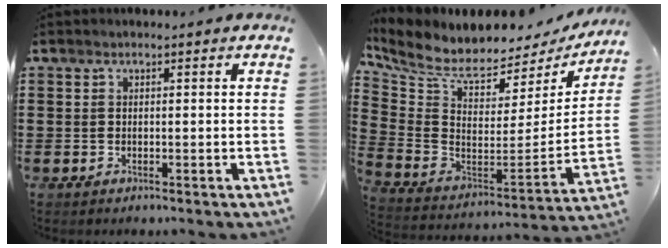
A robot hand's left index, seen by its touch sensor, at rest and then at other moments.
{"total": 6.0, "force": [5.1, 1.8, 2.6], "torque": [-0.084, -0.052, 0.086]}